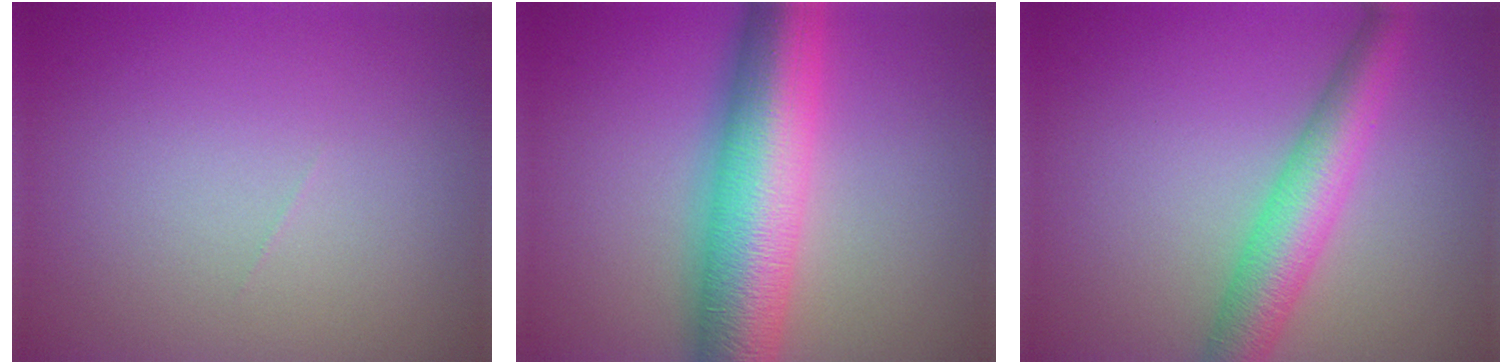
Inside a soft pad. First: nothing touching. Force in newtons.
{"total": 10.9, "press": 10.9, "slide": 0.2}
{"total": 5.6, "press": 5.6, "slide": 0.1}